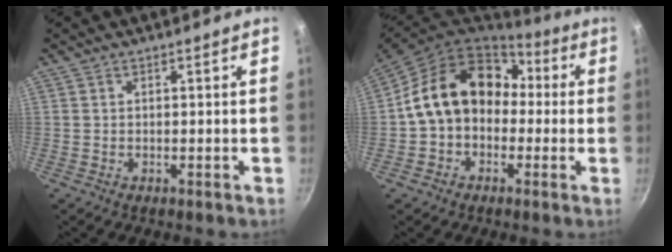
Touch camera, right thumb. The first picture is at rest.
{"total": 16.8, "force": [1.0, 13.3, 10.3], "torque": [-0.139, 0.056, 0.007]}